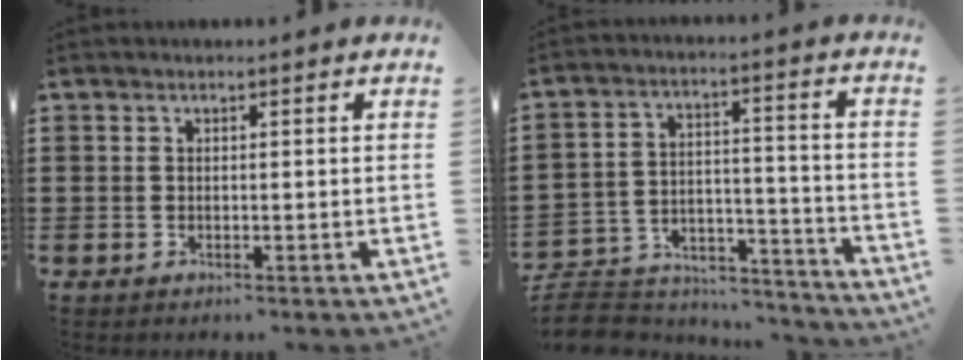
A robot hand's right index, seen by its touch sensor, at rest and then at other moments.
{"total": 6.4, "force": [-6.0, 1.8, 0.9], "torque": [-0.025, 0.007, -0.122]}